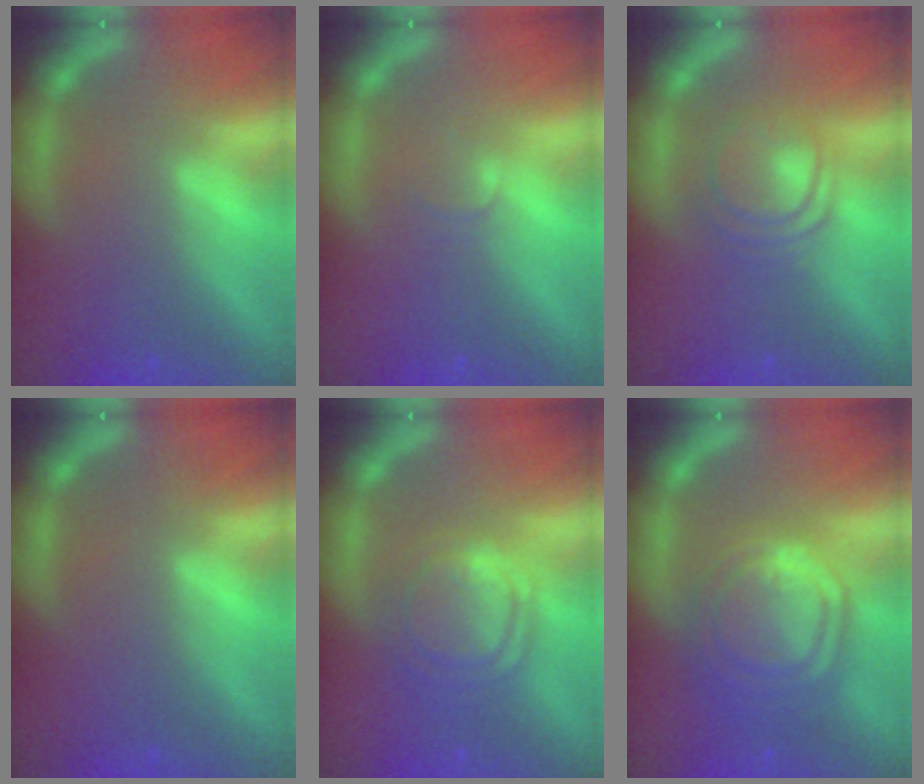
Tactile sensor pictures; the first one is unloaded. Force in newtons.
{"total": 1.0}
{"total": 4.5}
{"total": 0.0}
{"total": 6.1}
{"total": 9.5}